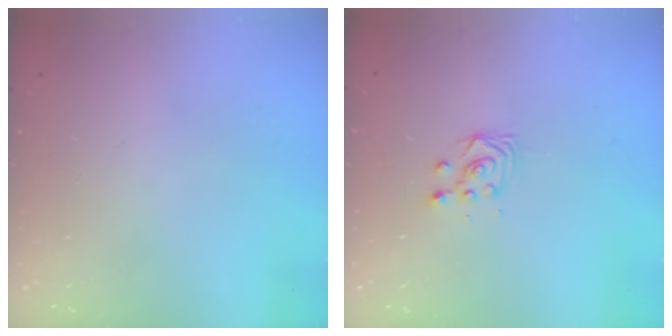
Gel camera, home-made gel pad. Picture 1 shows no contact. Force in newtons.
{"total": 2.9, "press": 2.9, "slide": 0.1}